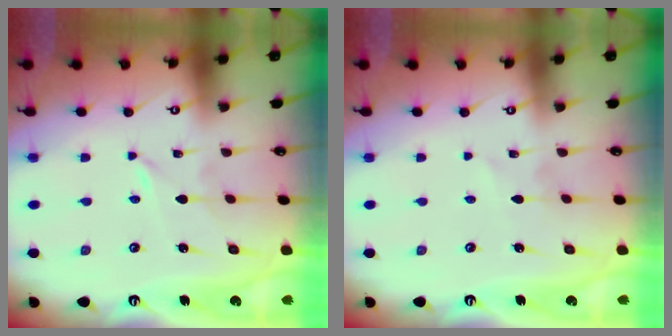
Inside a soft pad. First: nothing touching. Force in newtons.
{"total": 2.2, "press": 2.2, "slide": 0.2}